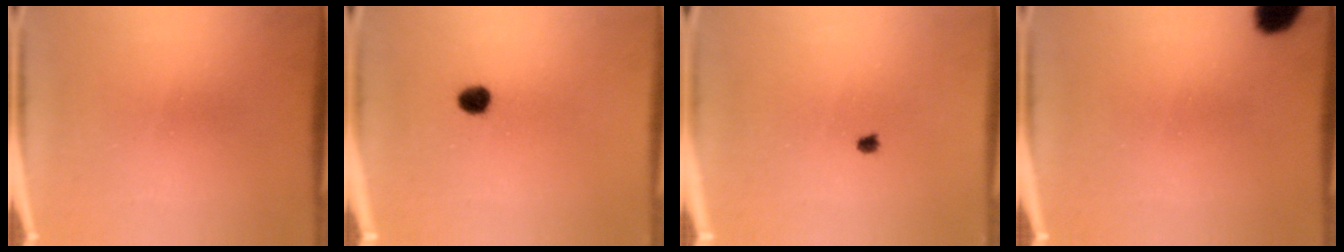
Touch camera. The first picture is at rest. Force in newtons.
{"total": 2.8}
{"total": 0.6}
{"total": 6.1}